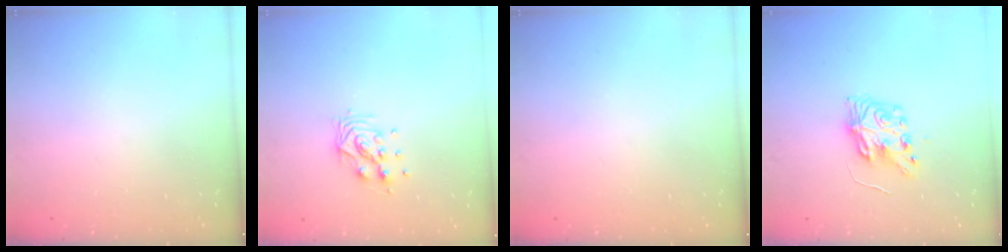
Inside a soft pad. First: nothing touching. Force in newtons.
{"total": 8.8, "press": 8.7, "slide": 0.9}
{"total": 0.0}
{"total": 8.5, "press": 8.5, "slide": 0.3}